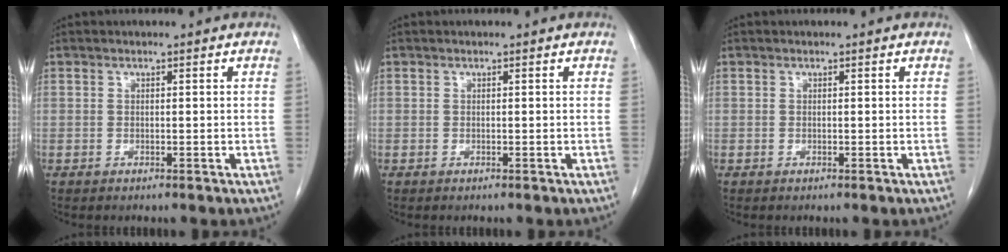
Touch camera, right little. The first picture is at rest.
{"total": 0.0}
{"total": 0.0}